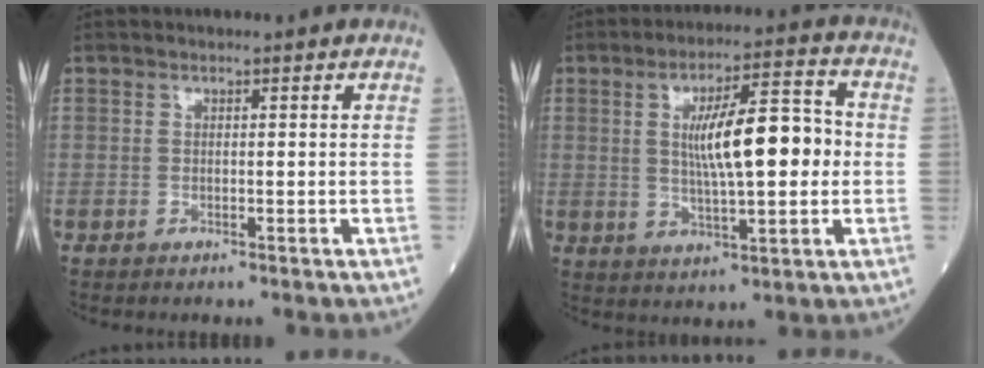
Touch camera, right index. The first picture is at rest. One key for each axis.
{"total": 11.9, "fx": 0.8, "fy": 2.5, "fz": 11.6, "tx": -0.193, "ty": 0.018, "tz": 0.014}